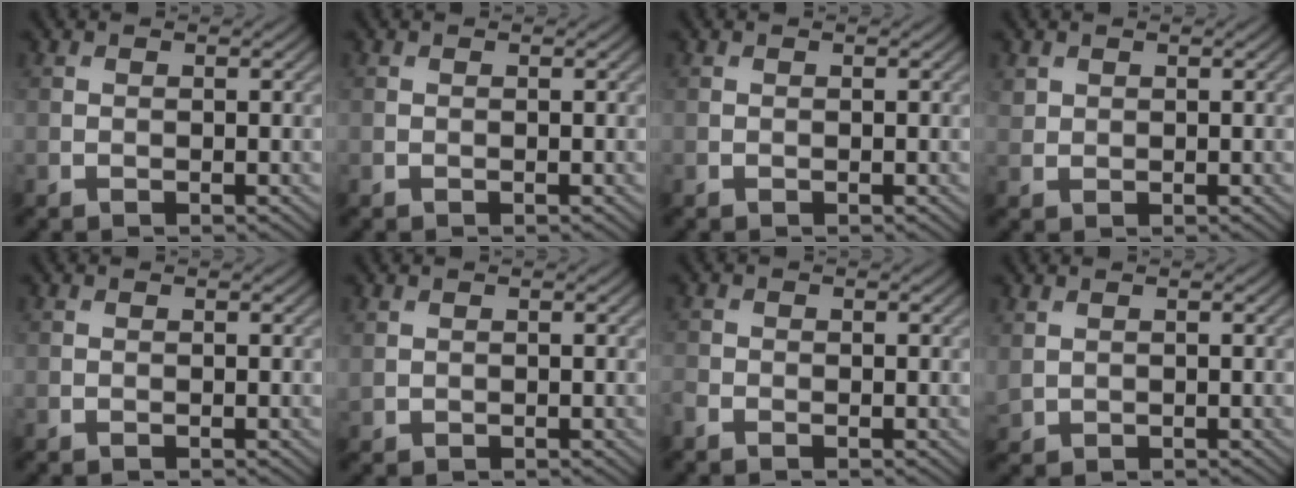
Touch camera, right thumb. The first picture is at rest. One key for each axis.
{"total": 0.0}
{"total": 0.0}
{"total": 1.1, "fx": 0.7, "fy": 0.7, "fz": 0.2, "tx": -0.008, "ty": -0.001, "tz": 0.019}
{"total": 0.0}
{"total": 0.6, "fx": 0.5, "fy": 0.4, "fz": 0.2, "tx": -0.010, "ty": -0.002, "tz": 0.015}
{"total": 1.3, "fx": -1.1, "fy": 0.5, "fz": 0.4, "tx": -0.013, "ty": -0.004, "tz": -0.027}
{"total": 1.2, "fx": 0.7, "fy": 0.9, "fz": 0.5, "tx": -0.020, "ty": -0.001, "tz": 0.022}